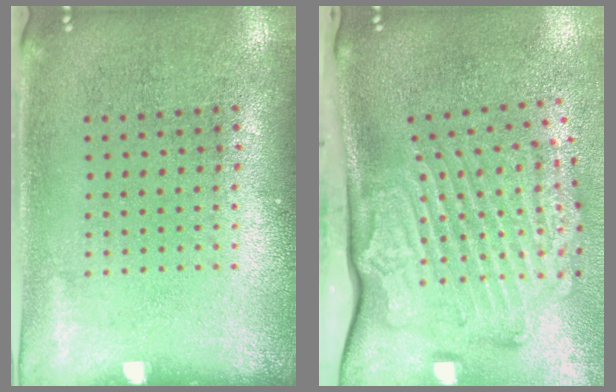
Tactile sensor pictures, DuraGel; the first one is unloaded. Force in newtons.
{"total": 3.6, "press": 2.5, "slide": 2.6}